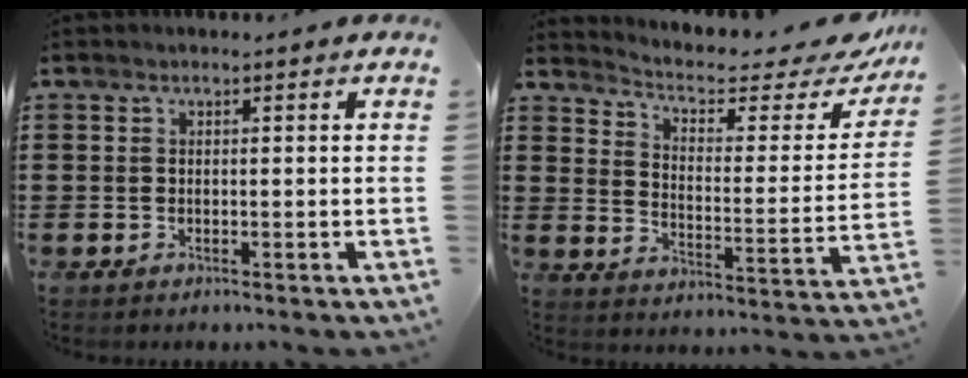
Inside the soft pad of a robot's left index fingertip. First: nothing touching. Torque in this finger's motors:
{"motor_torque": [1.28, 0.86, 0.08, 0.02]}